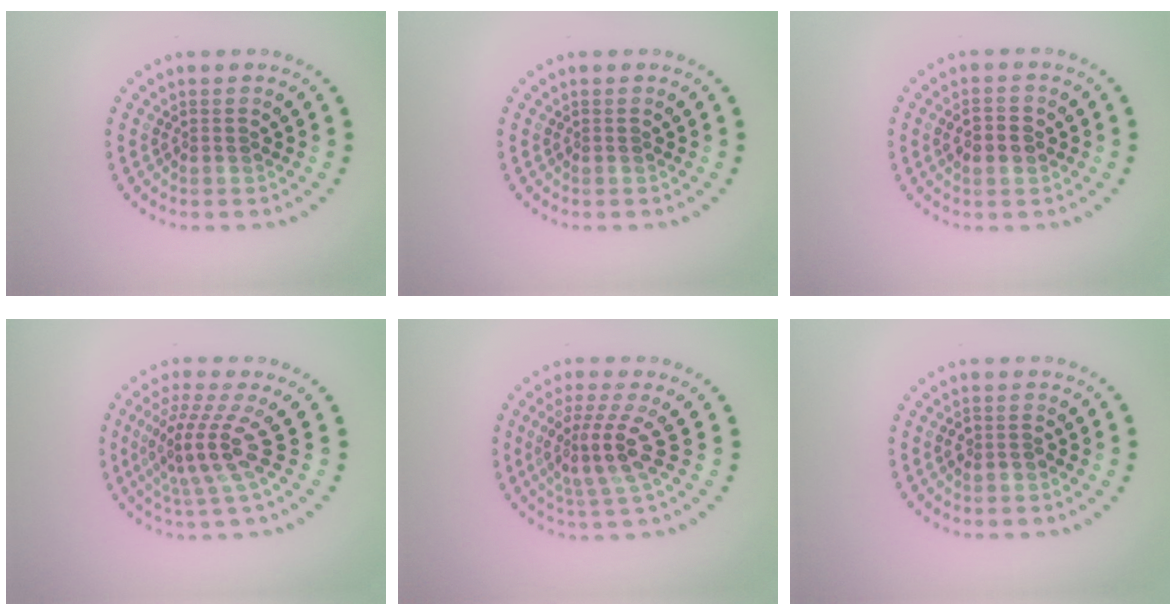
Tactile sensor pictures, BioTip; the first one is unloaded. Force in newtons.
{"total": 0.0}
{"total": 1.9, "press": 1.9, "slide": 0.3}
{"total": 4.5, "press": 3.1, "slide": 3.2}
{"total": 4.0, "press": 3.3, "slide": 2.3}
{"total": 1.2, "press": 1.1, "slide": 0.5}